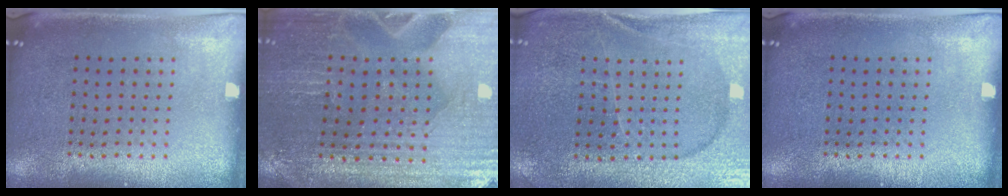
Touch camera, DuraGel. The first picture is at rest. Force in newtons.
{"total": 1.7, "press": 1.7, "slide": 0.2}
{"total": 1.8, "press": 1.8, "slide": 0.2}
{"total": 0.0}